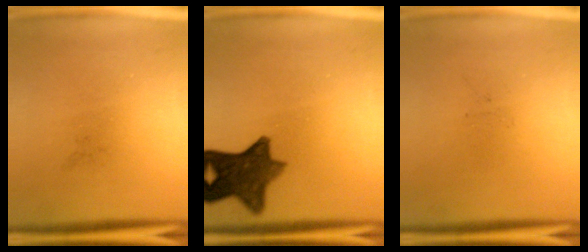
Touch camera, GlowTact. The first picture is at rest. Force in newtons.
{"total": 10.3}
{"total": 0.0}